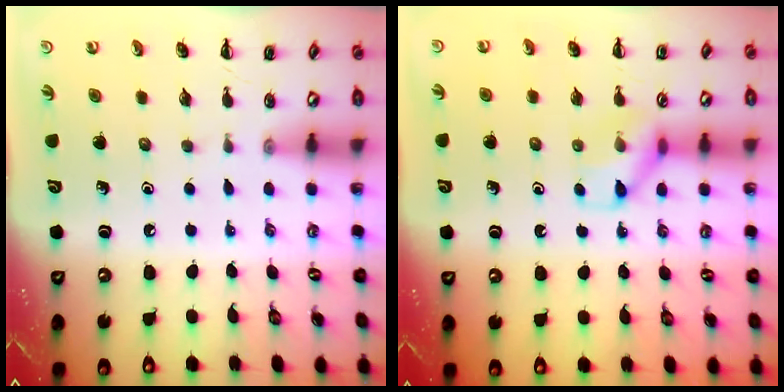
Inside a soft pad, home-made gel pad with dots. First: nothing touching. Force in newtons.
{"total": 9.8, "press": 9.7, "slide": 0.7}